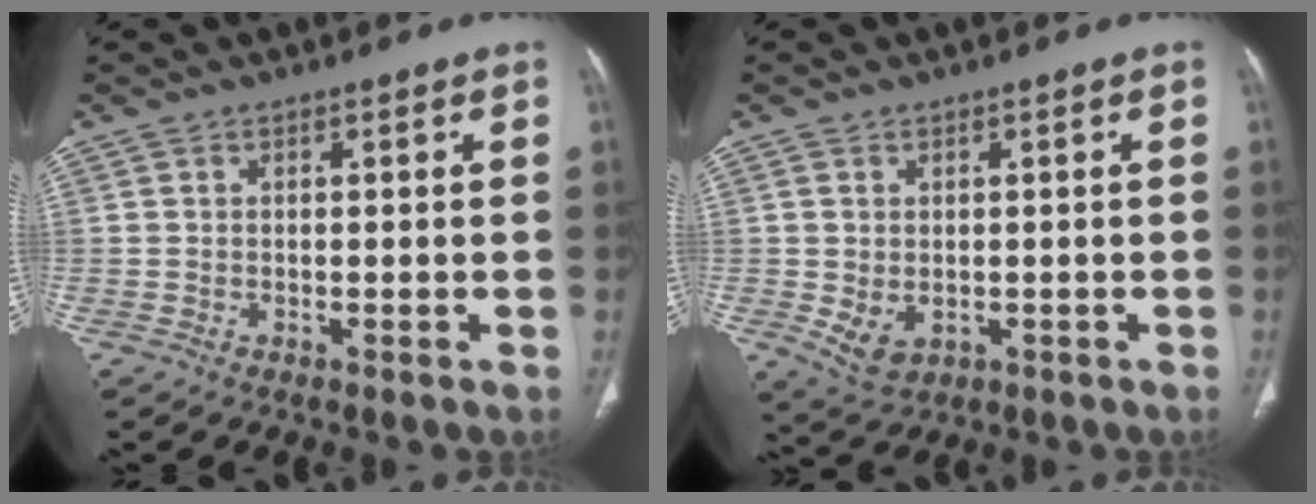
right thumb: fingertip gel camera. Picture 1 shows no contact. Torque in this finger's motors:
{"motor_torque": [-0.33, 0.38, -0.13, 0.08, 0.10]}